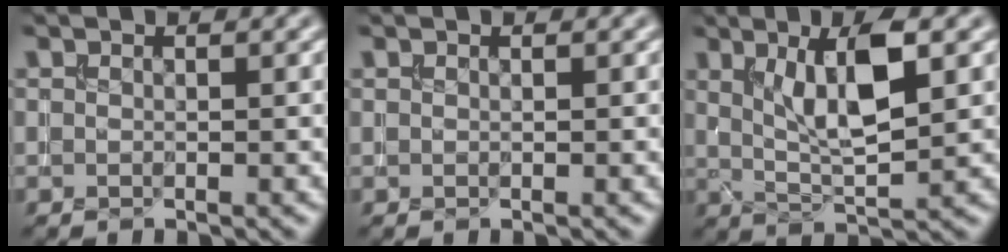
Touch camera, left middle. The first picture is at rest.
{"total": 0.0}
{"total": 6.7, "force": [1.9, 1.8, 6.2], "torque": [-0.106, -0.002, 0.035]}